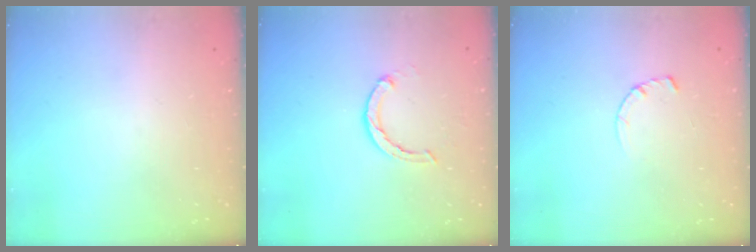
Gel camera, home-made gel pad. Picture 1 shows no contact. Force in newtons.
{"total": 2.3, "press": 2.3, "slide": 0.3}
{"total": 3.3, "press": 3.3, "slide": 0.3}